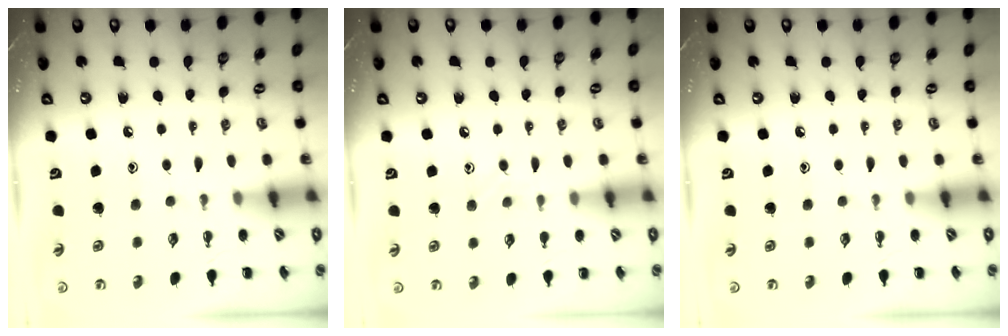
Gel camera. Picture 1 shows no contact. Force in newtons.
{"total": 7.1, "press": 6.9, "slide": 1.5}
{"total": 0.0}